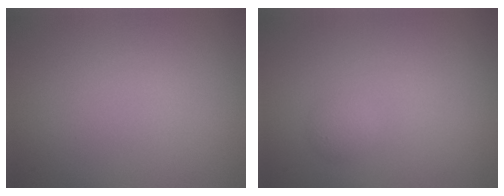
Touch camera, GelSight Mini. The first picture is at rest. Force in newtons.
{"total": 0.9, "press": 0.9, "slide": 0.1}